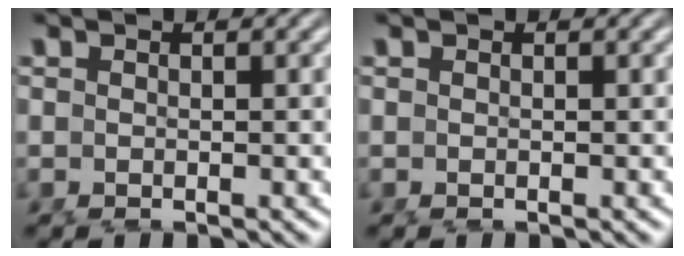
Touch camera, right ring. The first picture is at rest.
{"total": 0.0}